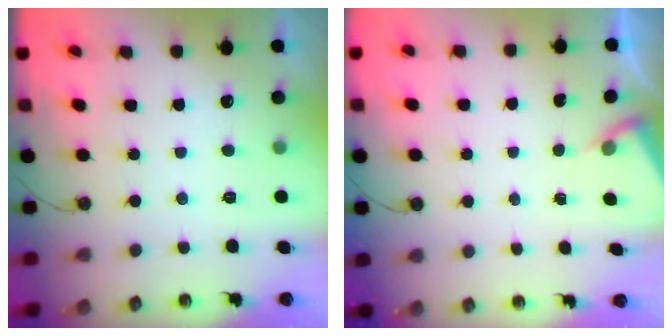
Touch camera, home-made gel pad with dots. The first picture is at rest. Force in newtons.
{"total": 2.2, "press": 2.1, "slide": 0.3}